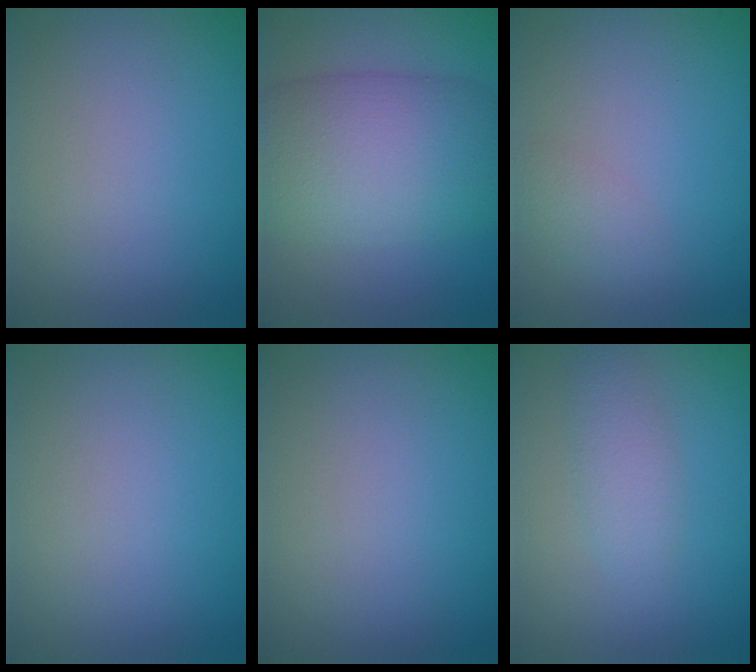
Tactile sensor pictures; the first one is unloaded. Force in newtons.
{"total": 9.8, "press": 9.8, "slide": 0.4}
{"total": 1.4, "press": 1.4, "slide": 0.1}
{"total": 0.0}
{"total": 0.0}
{"total": 2.3, "press": 2.3, "slide": 0.0}